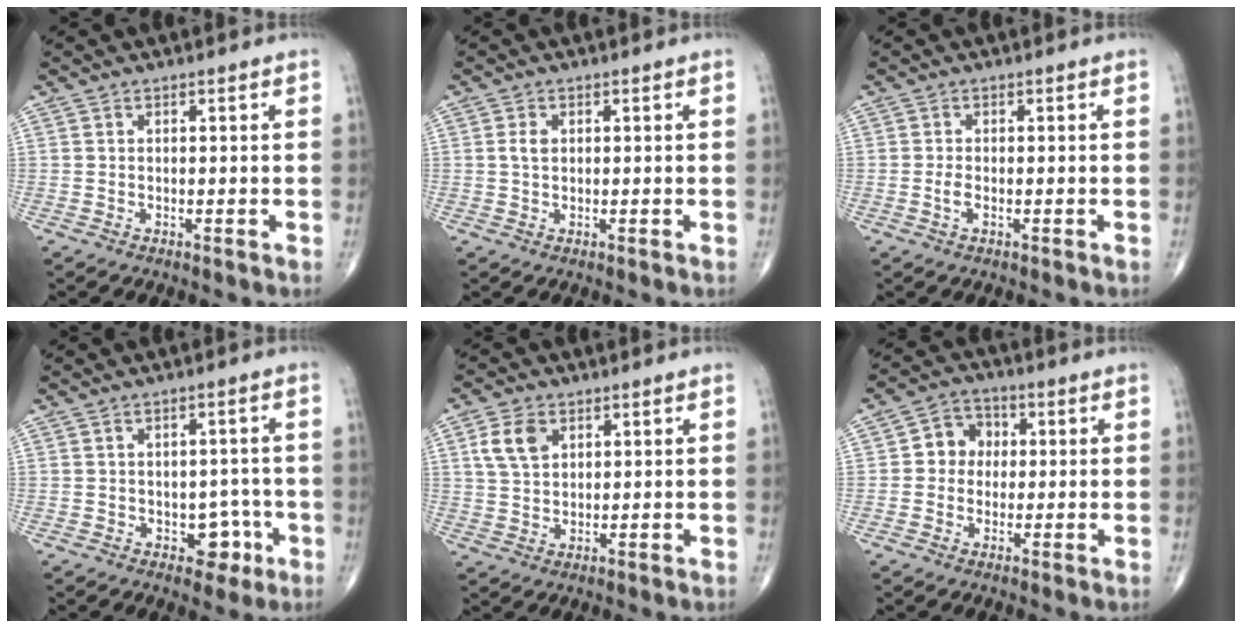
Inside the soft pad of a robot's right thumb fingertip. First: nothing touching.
{"total": 1.9, "force": [0.3, 1.3, 1.4], "torque": [-0.026, 0.003, 0.008]}
{"total": 1.5, "force": [-0.4, 0.7, 1.3], "torque": [-0.028, 0.002, -0.010]}
{"total": 4.9, "force": [-1.8, 3.5, 2.9], "torque": [-0.004, 0.016, -0.019]}
{"total": 6.1, "force": [2.4, 4.0, 3.8], "torque": [-0.065, -0.005, 0.048]}
{"total": 6.3, "force": [0.5, 5.6, 3.0], "torque": [-0.018, 0.014, -0.003]}